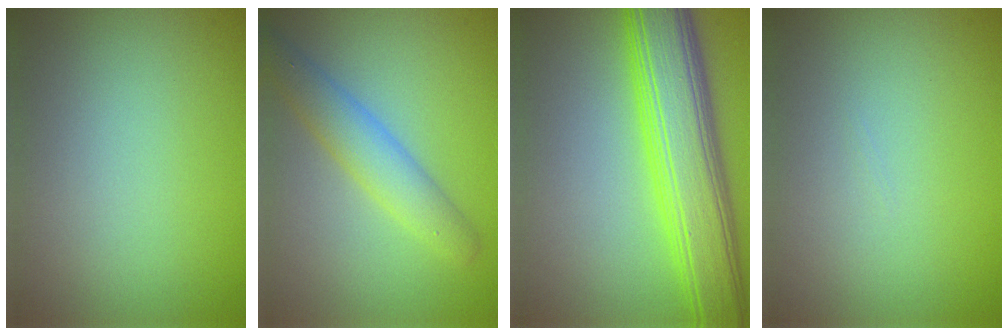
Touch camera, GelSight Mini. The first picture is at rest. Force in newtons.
{"total": 3.7, "press": 3.7, "slide": 0.1}
{"total": 9.2, "press": 9.2, "slide": 0.1}
{"total": 0.0}